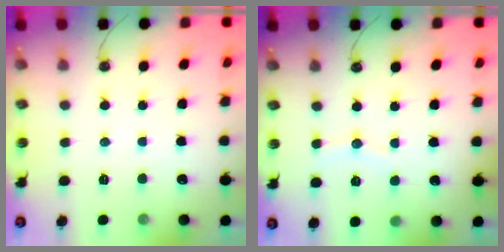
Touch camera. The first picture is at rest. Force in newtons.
{"total": 6.3, "press": 6.1, "slide": 1.5}